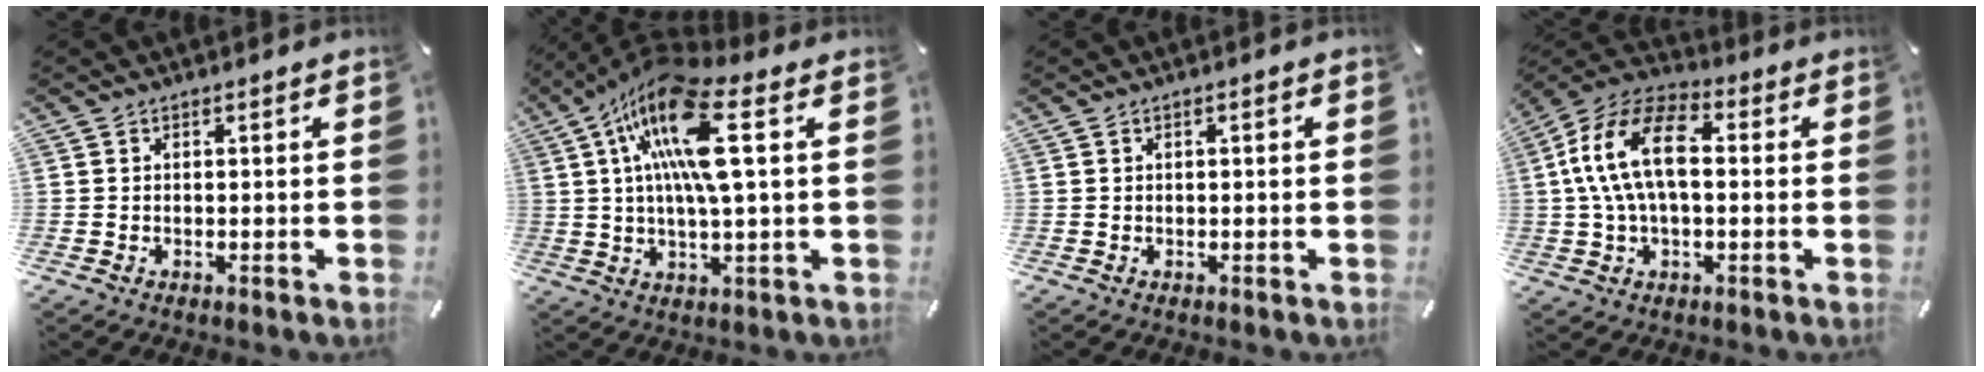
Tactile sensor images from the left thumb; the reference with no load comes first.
{"total": 16.9, "force": [4.9, 4.8, 15.4], "torque": [-0.322, -0.004, 0.075]}
{"total": 0.8, "force": [-0.1, 0.2, 0.8], "torque": [-0.013, 0.002, -0.003]}
{"total": 15.0, "force": [1.4, 8.5, 12.3], "torque": [-0.266, 0.009, 0.023]}